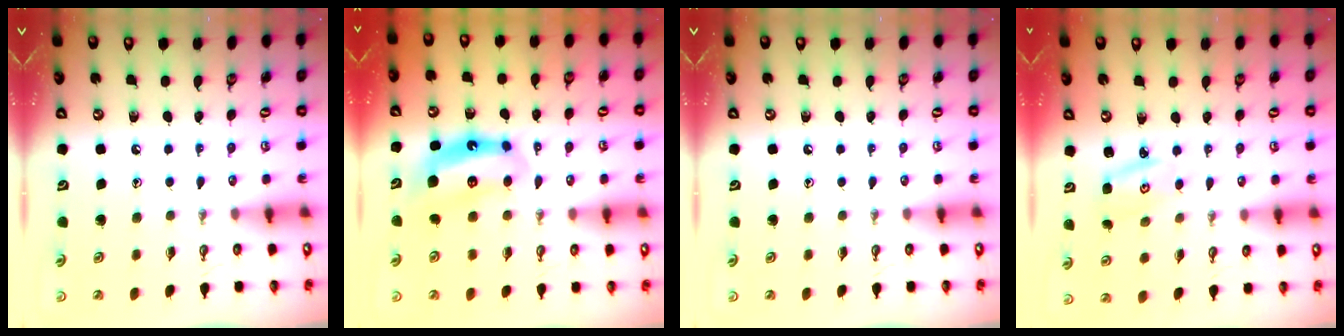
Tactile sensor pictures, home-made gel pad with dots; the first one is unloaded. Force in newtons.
{"total": 7.1, "press": 7.1, "slide": 0.2}
{"total": 0.0}
{"total": 2.6, "press": 2.6, "slide": 0.2}